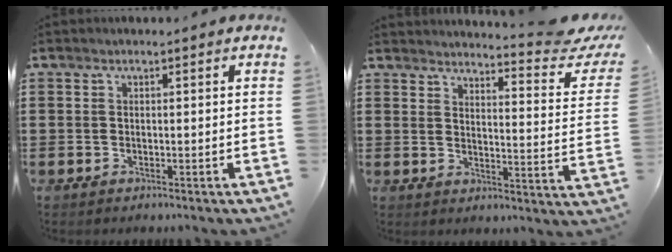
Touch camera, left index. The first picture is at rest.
{"total": 5.3, "force": [4.7, -0.2, 2.6], "torque": [-0.041, -0.044, 0.069]}